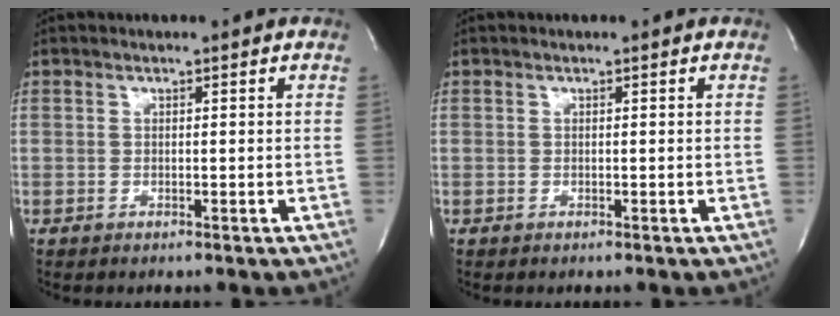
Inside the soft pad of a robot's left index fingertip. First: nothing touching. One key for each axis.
{"total": 0.0}